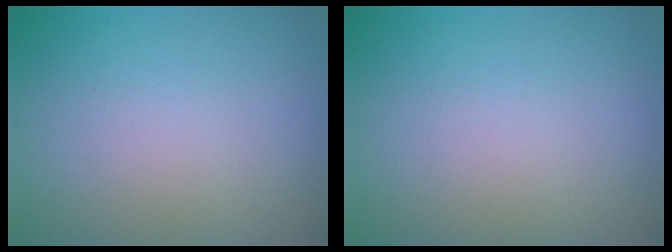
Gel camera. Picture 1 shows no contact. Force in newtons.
{"total": 0.0}